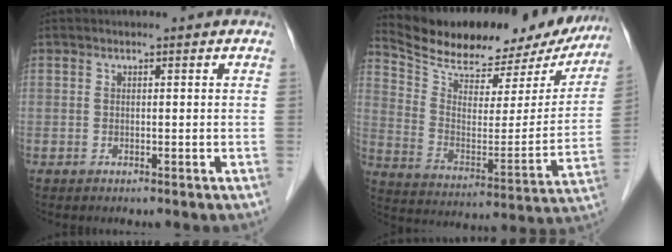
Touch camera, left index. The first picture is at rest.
{"total": 23.9, "force": [21.2, 7.2, 8.5], "torque": [-0.137, -0.018, 0.300]}